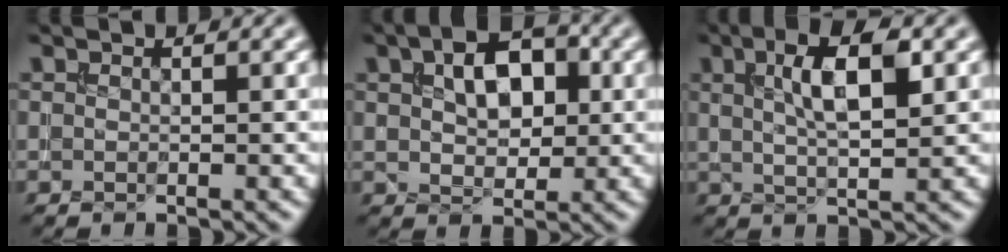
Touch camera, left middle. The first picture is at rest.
{"total": 5.4, "force": [1.5, 3.3, 4.0], "torque": [-0.066, 0.010, 0.018]}
{"total": 5.5, "force": [1.9, 1.8, 4.9], "torque": [-0.086, 0.008, 0.030]}